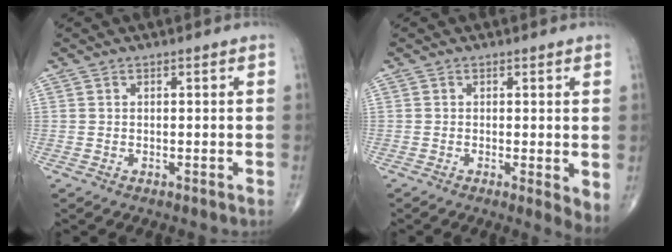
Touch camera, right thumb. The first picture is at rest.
{"total": 3.6, "force": [-0.1, 1.0, 3.5], "torque": [-0.052, -0.012, -0.006]}